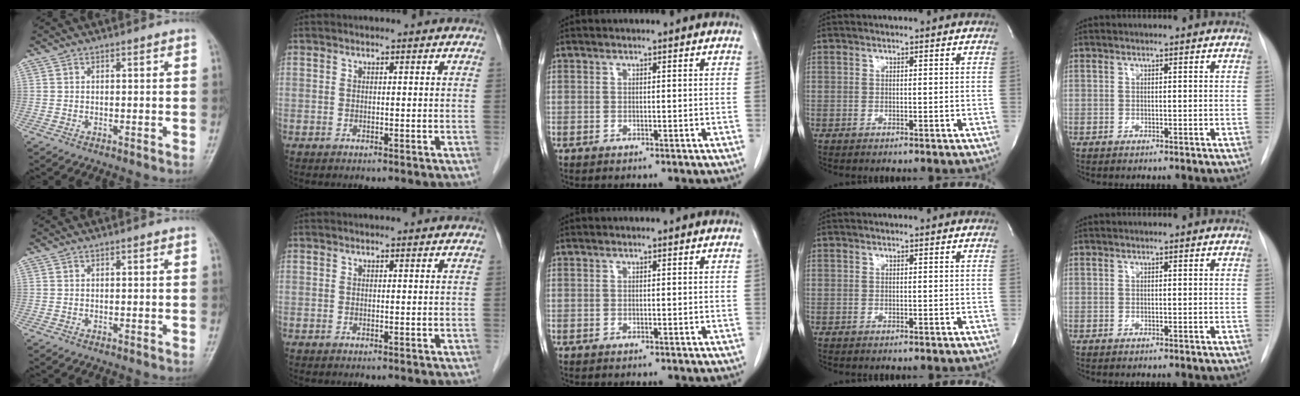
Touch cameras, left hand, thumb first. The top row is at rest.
{}